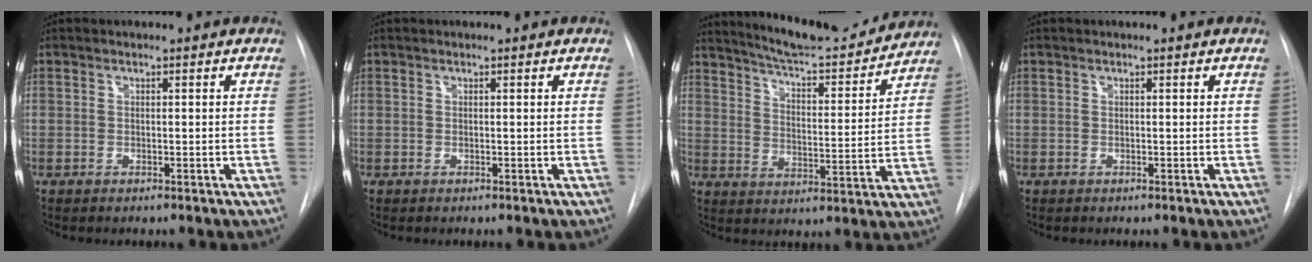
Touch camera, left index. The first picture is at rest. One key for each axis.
{"total": 0.0}
{"total": 17.2, "fx": 15.9, "fy": 2.3, "fz": 6.1, "tx": -0.092, "ty": -0.015, "tz": 0.224}
{"total": 0.0}